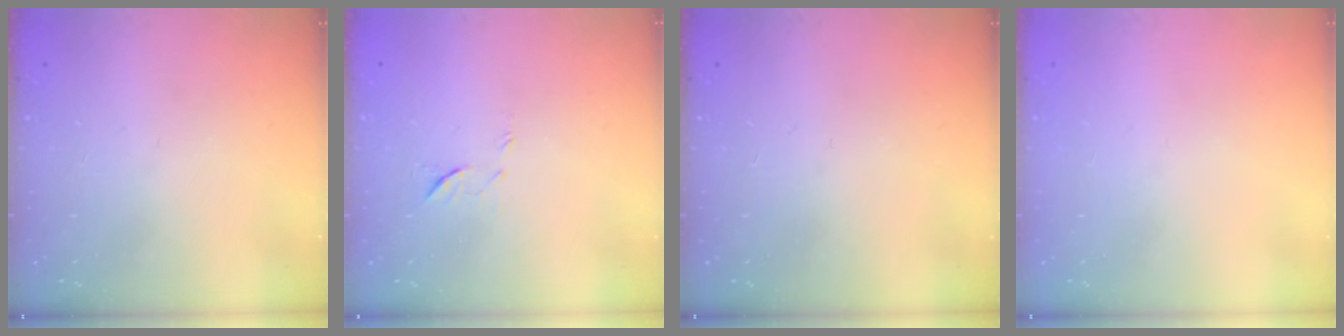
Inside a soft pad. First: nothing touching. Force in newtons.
{"total": 6.7, "press": 6.6, "slide": 1.1}
{"total": 0.0}
{"total": 0.0}